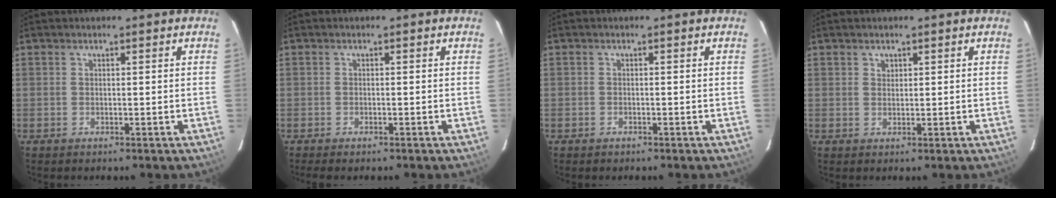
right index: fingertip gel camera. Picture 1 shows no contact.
{"total": 2.0, "force": [-1.7, 0.3, 0.9], "torque": [-0.022, -0.008, -0.031]}
{"total": 0.8, "force": [-0.7, 0.4, 0.0], "torque": [-0.001, 0.001, -0.012]}
{"total": 1.0, "force": [0.6, 0.8, 0.2], "torque": [0.001, 0.004, 0.010]}